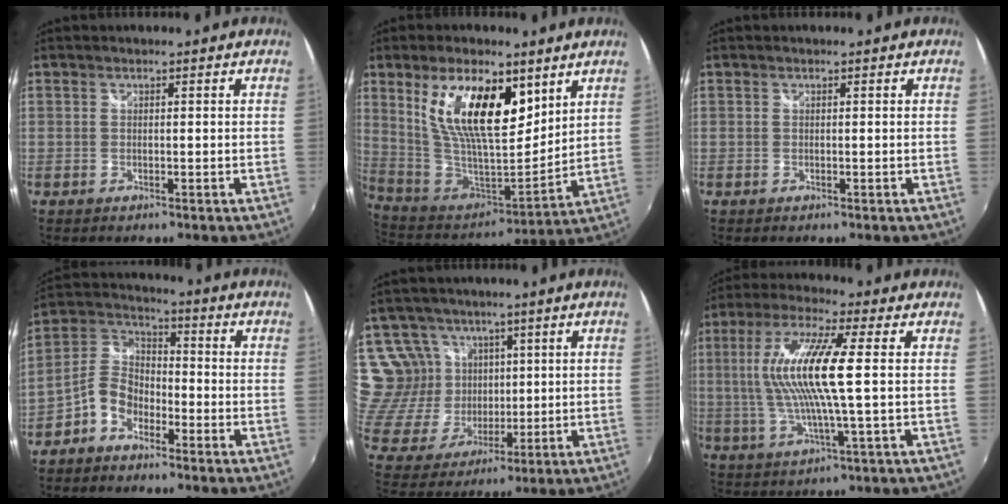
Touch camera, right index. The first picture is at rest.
{"total": 20.0, "force": [8.7, 8.5, 15.9], "torque": [-0.303, 0.001, 0.173]}
{"total": 0.0}
{"total": 7.3, "force": [-4.6, 4.5, 3.5], "torque": [-0.081, 0.023, -0.099]}
{"total": 13.1, "force": [6.7, 10.3, 4.5], "torque": [-0.113, 0.005, 0.151]}
{"total": 14.6, "force": [1.3, 1.4, 14.4], "torque": [-0.276, 0.003, 0.024]}